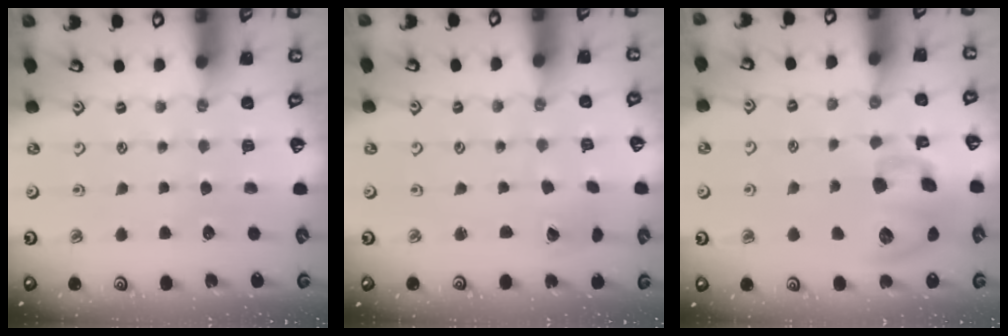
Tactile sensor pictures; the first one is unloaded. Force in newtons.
{"total": 1.7, "press": 1.7, "slide": 0.1}
{"total": 14.4, "press": 14.2, "slide": 2.3}